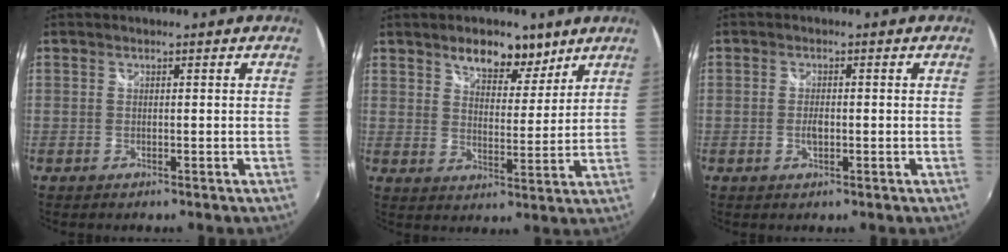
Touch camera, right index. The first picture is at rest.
{"total": 8.8, "force": [6.2, 4.4, 4.5], "torque": [-0.059, 0.001, 0.095]}
{"total": 2.3, "force": [-0.5, 1.1, 2.0], "torque": [-0.036, -0.002, -0.008]}